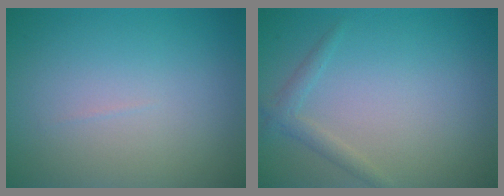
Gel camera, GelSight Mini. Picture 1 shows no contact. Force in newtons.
{"total": 1.4, "press": 1.4, "slide": 0.1}